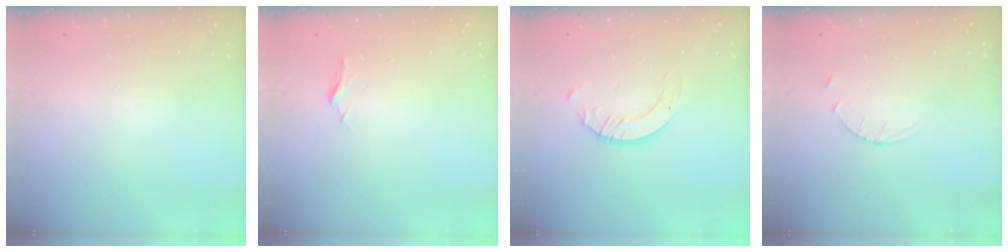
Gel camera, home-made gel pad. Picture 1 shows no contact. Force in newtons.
{"total": 5.0, "press": 5.0, "slide": 0.6}
{"total": 2.1, "press": 2.1, "slide": 0.2}
{"total": 3.0, "press": 2.9, "slide": 0.4}